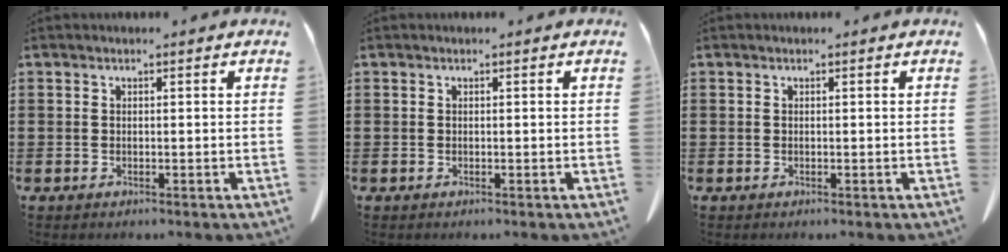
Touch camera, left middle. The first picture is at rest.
{"total": 0.0}
{"total": 0.0}